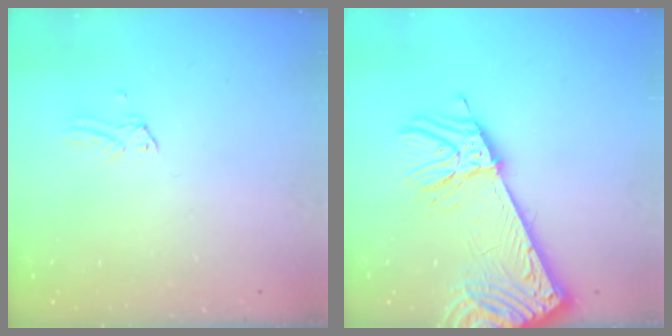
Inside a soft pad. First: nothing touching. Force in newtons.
{"total": 14.2, "press": 13.7, "slide": 3.6}